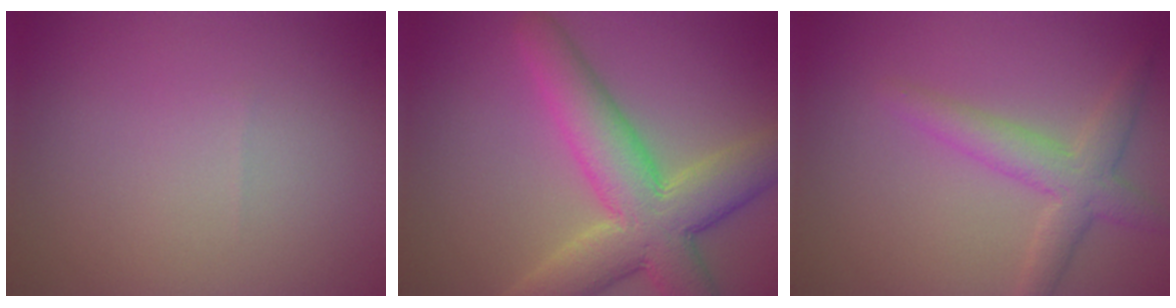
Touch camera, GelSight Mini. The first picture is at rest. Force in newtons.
{"total": 8.8, "press": 8.7, "slide": 0.7}
{"total": 3.5, "press": 3.5, "slide": 0.1}